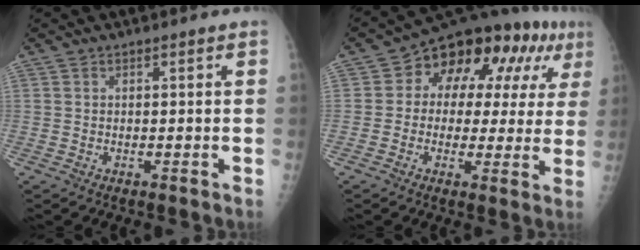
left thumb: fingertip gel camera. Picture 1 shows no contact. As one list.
[{"total": 16.7, "force": [5.6, 9.9, 12.3], "torque": [-0.114, 0.020, 0.068]}]